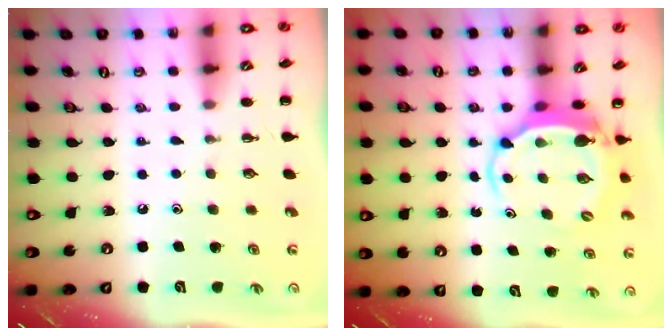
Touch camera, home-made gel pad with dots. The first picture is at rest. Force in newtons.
{"total": 5.4, "press": 5.2, "slide": 1.3}